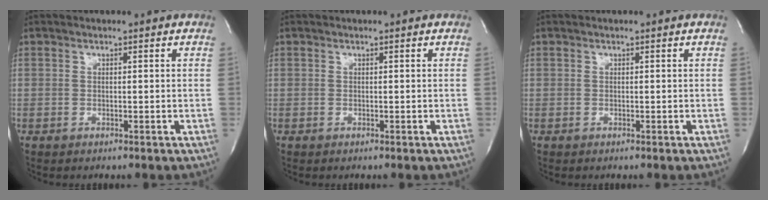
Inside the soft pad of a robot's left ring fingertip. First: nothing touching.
{"total": 0.0}
{"total": 0.0}